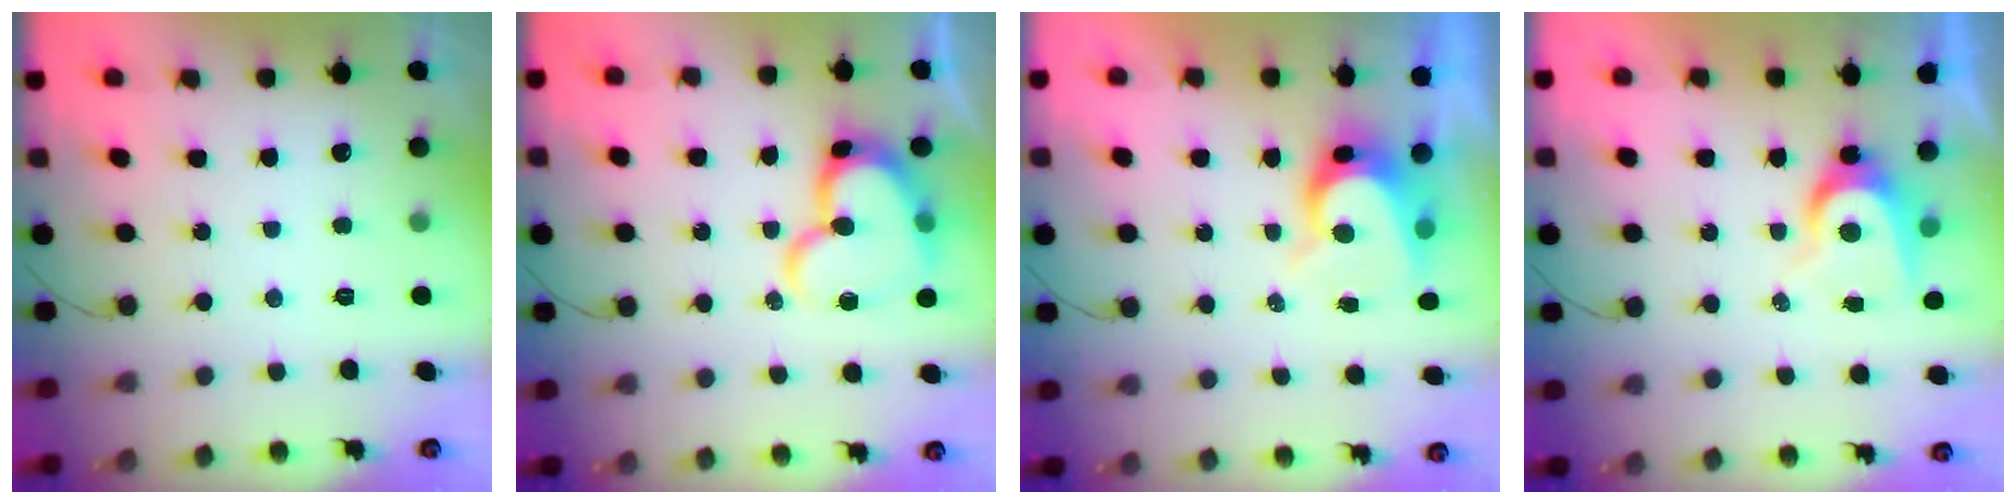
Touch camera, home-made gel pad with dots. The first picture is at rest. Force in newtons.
{"total": 16.8, "press": 16.7, "slide": 1.9}
{"total": 8.3, "press": 8.3, "slide": 0.7}
{"total": 6.3, "press": 6.3, "slide": 0.2}